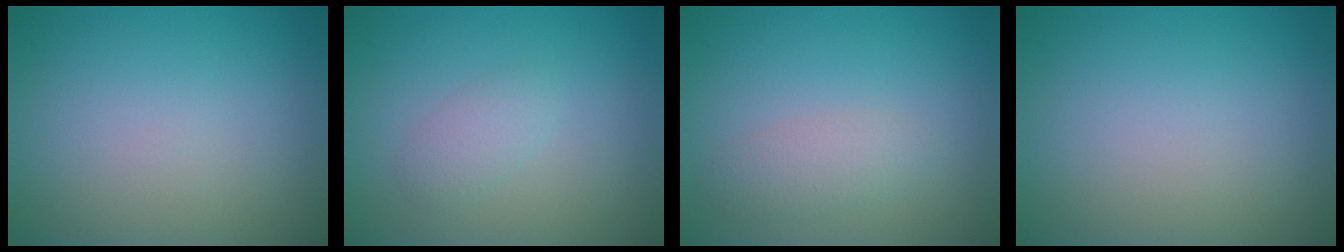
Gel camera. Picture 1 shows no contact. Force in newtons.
{"total": 1.5, "press": 1.5, "slide": 0.0}
{"total": 2.0, "press": 2.0, "slide": 0.0}
{"total": 0.0}